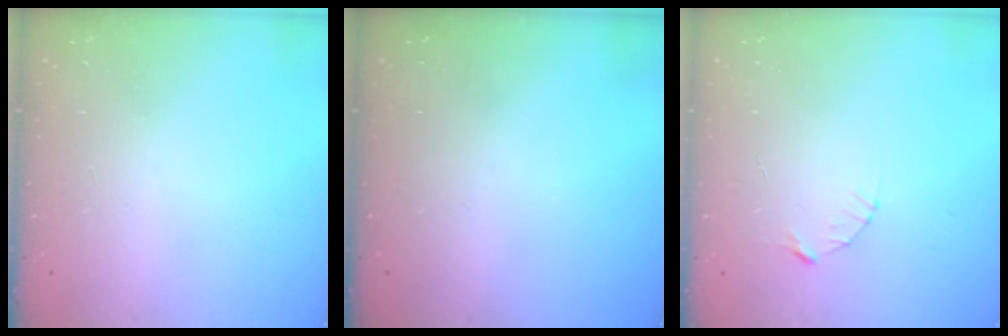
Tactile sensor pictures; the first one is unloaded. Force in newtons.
{"total": 0.0}
{"total": 3.1, "press": 3.1, "slide": 0.3}